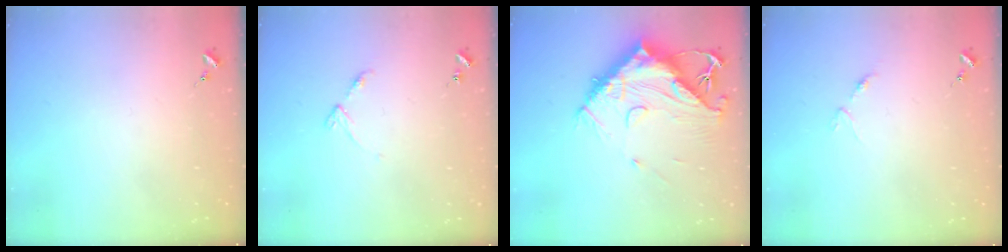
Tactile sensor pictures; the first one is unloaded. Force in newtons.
{"total": 5.5, "press": 5.4, "slide": 0.6}
{"total": 16.4, "press": 16.3, "slide": 1.5}
{"total": 3.4, "press": 3.3, "slide": 0.5}